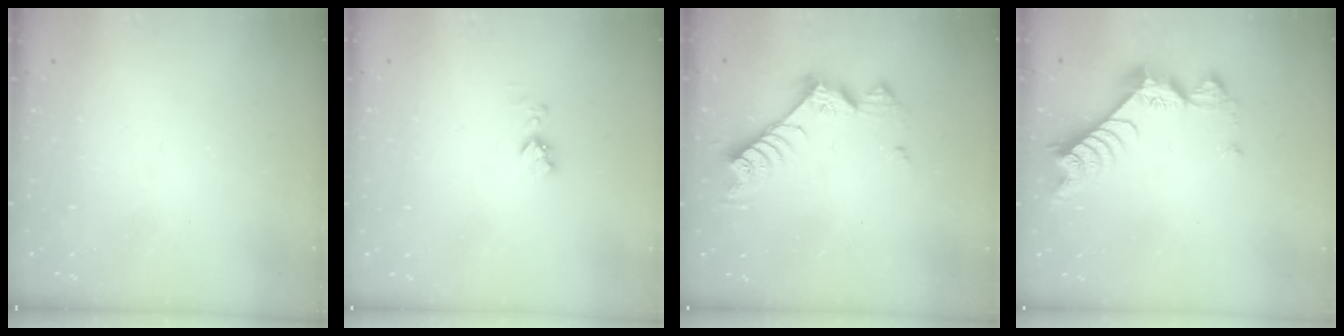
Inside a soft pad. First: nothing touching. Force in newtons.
{"total": 3.7, "press": 3.7, "slide": 0.6}
{"total": 8.6, "press": 8.6, "slide": 0.2}
{"total": 9.1, "press": 9.1, "slide": 0.6}